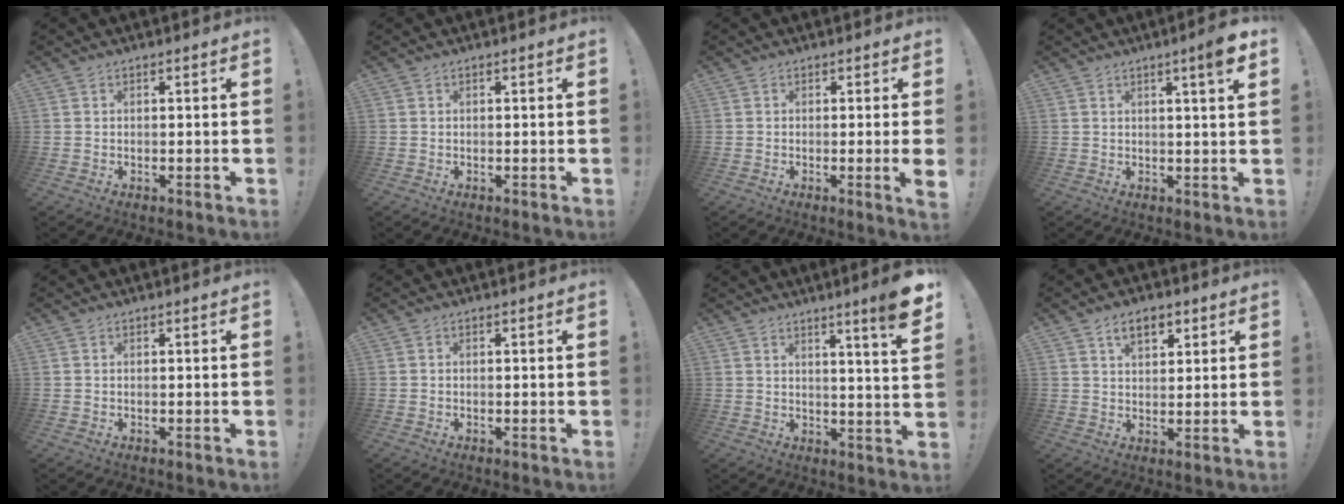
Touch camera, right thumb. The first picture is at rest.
{"total": 0.0}
{"total": 2.9, "force": [-0.3, -0.4, 2.9], "torque": [-0.045, -0.008, -0.005]}
{"total": 5.5, "force": [2.8, -0.2, 4.7], "torque": [-0.059, -0.018, 0.038]}
{"total": 0.0}
{"total": 0.0}
{"total": 8.1, "force": [4.8, -1.0, 6.5], "torque": [-0.087, -0.039, 0.070]}
{"total": 6.4, "force": [3.4, 3.6, 4.0], "torque": [-0.064, -0.003, 0.062]}